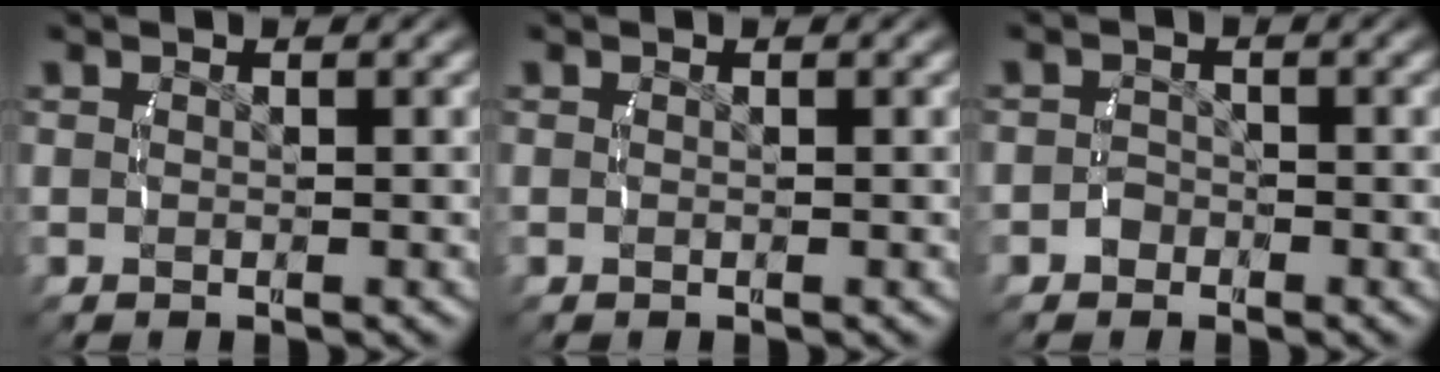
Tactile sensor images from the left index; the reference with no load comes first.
{"total": 0.0}
{"total": 1.2, "force": [-1.0, 0.6, -0.1], "torque": [0.003, -0.009, -0.015]}